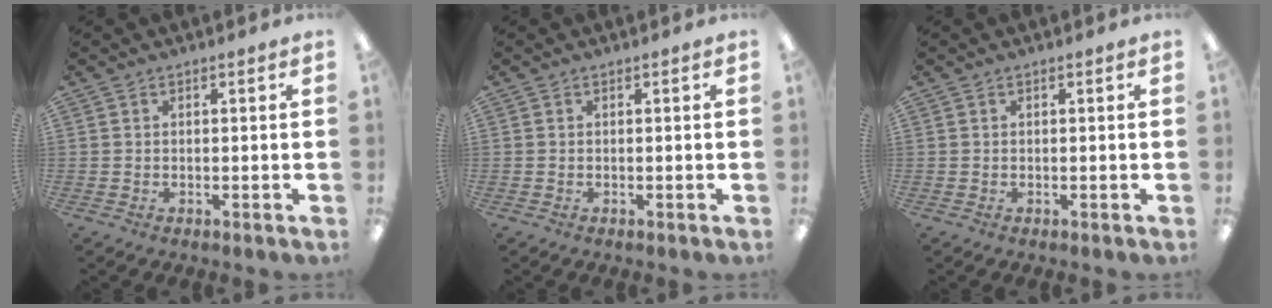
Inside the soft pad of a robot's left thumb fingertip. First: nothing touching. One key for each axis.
{"total": 0.0}
{"total": 0.0}